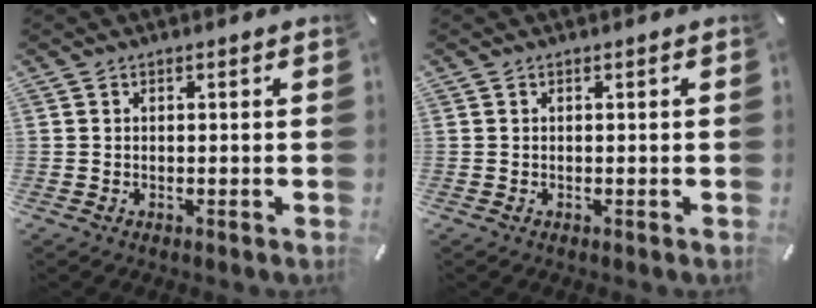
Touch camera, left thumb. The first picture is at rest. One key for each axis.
{"total": 0.0}